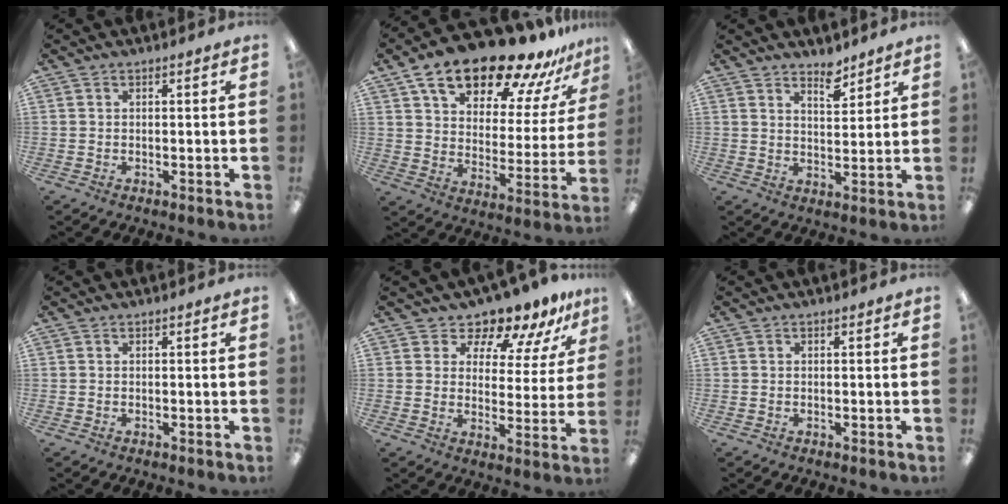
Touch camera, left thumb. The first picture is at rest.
{"total": 22.1, "force": [16.3, 8.1, 12.6], "torque": [-0.200, -0.106, 0.275]}
{"total": 5.0, "force": [4.4, 1.8, 1.7], "torque": [-0.011, -0.035, 0.075]}
{"total": 0.0}
{"total": 10.6, "force": [9.6, 3.7, 2.6], "torque": [-0.043, -0.085, 0.175]}
{"total": 0.0}